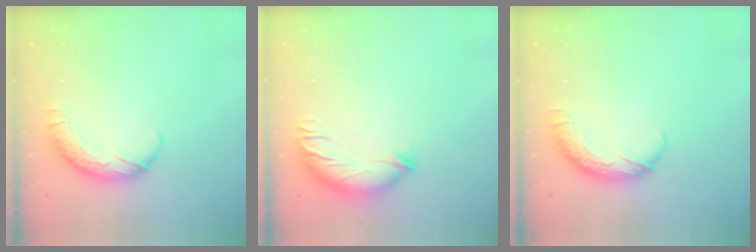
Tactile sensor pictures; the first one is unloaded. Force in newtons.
{"total": 3.6, "press": 2.7, "slide": 2.5}
{"total": 0.0}